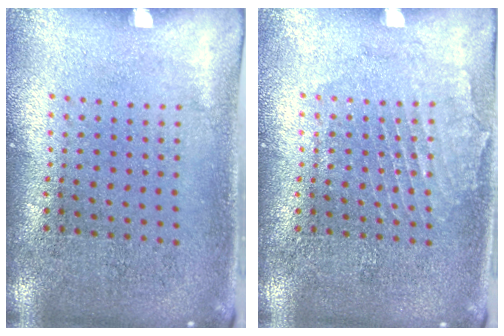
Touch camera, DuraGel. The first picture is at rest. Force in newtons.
{"total": 1.2, "press": 1.2, "slide": 0.1}